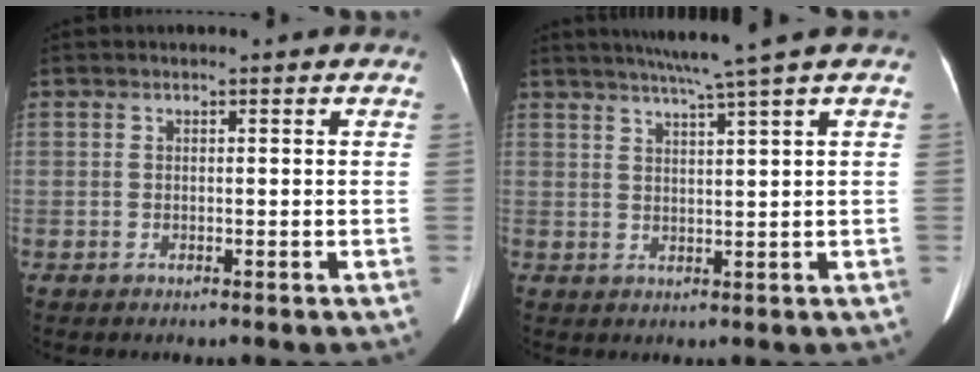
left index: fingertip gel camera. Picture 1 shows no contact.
{"total": 6.2, "force": [4.6, -1.9, 3.6], "torque": [-0.054, 0.004, 0.074]}